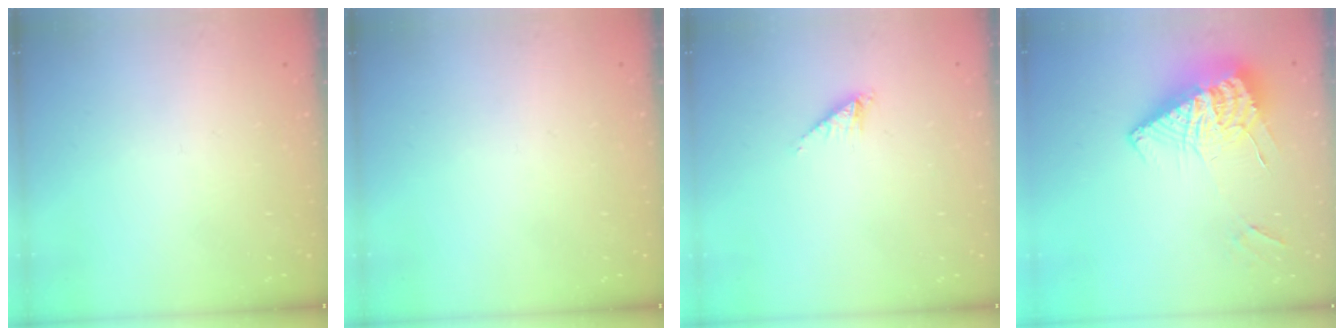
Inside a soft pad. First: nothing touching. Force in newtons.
{"total": 0.0}
{"total": 2.2, "press": 2.2, "slide": 0.3}
{"total": 15.0, "press": 14.8, "slide": 2.1}